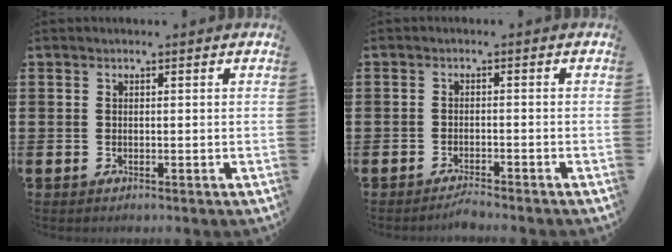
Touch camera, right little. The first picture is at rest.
{"total": 1.6, "force": [-1.5, -0.1, 0.5], "torque": [-0.009, 0.002, -0.029]}